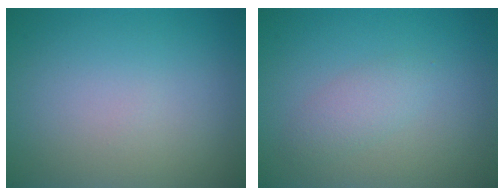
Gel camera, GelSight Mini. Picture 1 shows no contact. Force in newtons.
{"total": 1.7, "press": 1.7, "slide": 0.1}